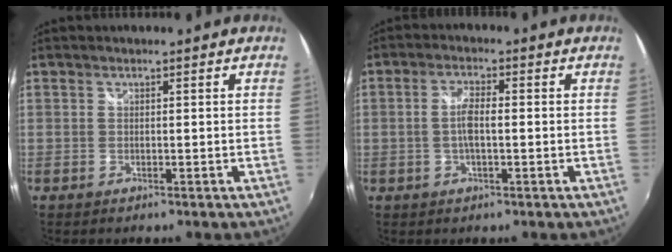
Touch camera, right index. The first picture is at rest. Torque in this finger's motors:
{"motor_torque": [0.23, 0.22, 0.06, 0.02]}